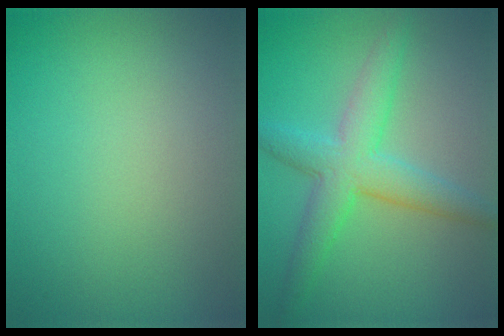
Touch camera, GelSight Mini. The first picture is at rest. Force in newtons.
{"total": 5.3, "press": 5.3, "slide": 0.1}